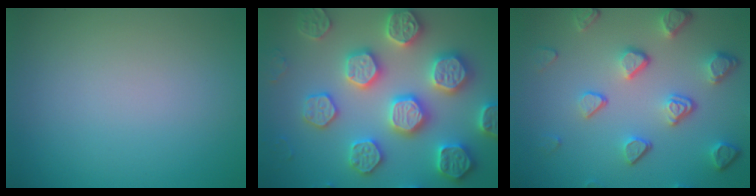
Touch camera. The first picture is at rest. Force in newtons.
{"total": 7.9, "press": 7.7, "slide": 1.7}
{"total": 5.0, "press": 3.9, "slide": 3.2}